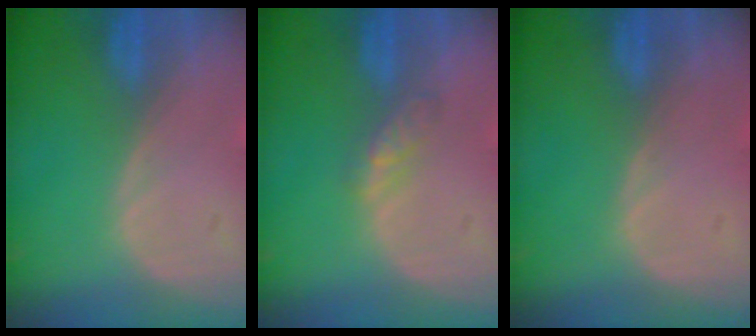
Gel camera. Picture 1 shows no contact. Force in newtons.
{"total": 3.1, "press": 2.8, "slide": 1.3}
{"total": 0.0}